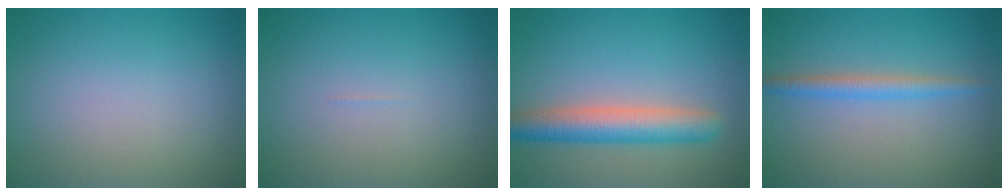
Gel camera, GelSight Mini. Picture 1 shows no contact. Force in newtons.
{"total": 0.0}
{"total": 5.0, "press": 5.0, "slide": 0.3}
{"total": 2.2, "press": 2.2, "slide": 0.1}